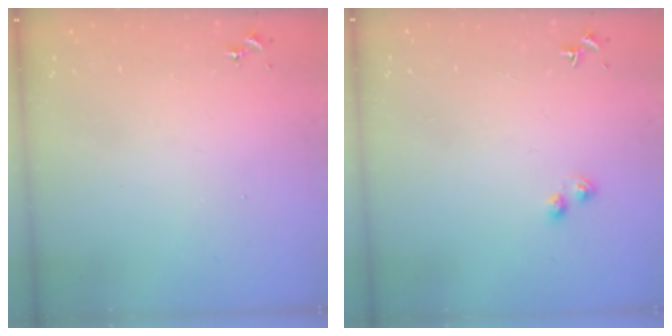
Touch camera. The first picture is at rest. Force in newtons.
{"total": 2.8, "press": 2.8, "slide": 0.4}